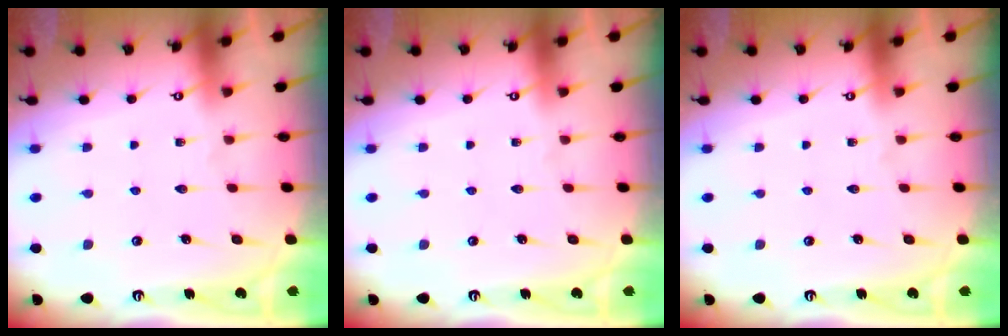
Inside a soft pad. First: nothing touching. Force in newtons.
{"total": 0.0}
{"total": 0.0}